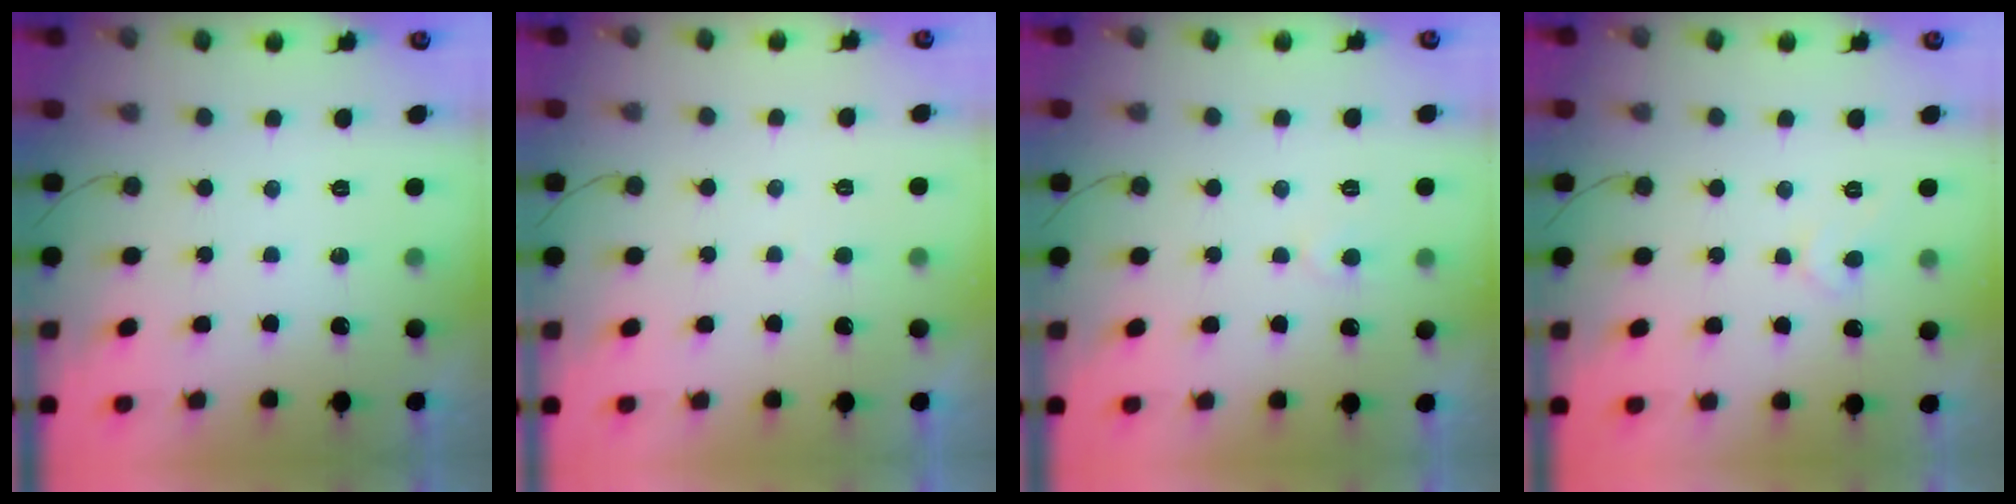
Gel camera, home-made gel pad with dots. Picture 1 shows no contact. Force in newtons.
{"total": 2.1, "press": 2.1, "slide": 0.2}
{"total": 4.3, "press": 4.3, "slide": 0.5}
{"total": 4.4, "press": 4.4, "slide": 0.6}